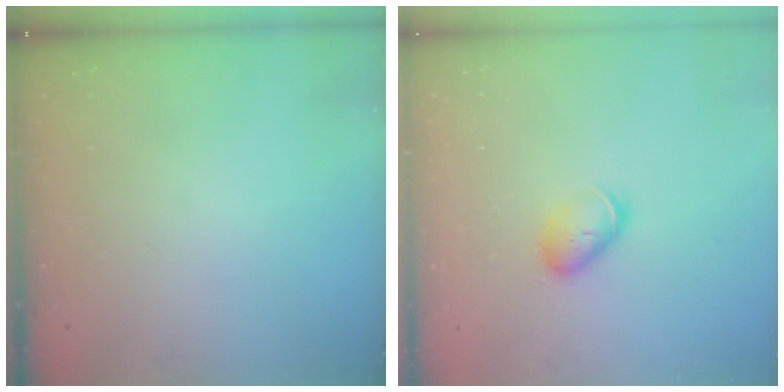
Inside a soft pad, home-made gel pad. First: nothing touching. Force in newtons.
{"total": 6.8, "press": 6.8, "slide": 0.8}